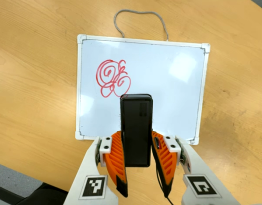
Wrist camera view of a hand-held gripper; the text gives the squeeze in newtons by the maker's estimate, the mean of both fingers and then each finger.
{"total": 4.8, "left": 3.4, "right": 6.2}